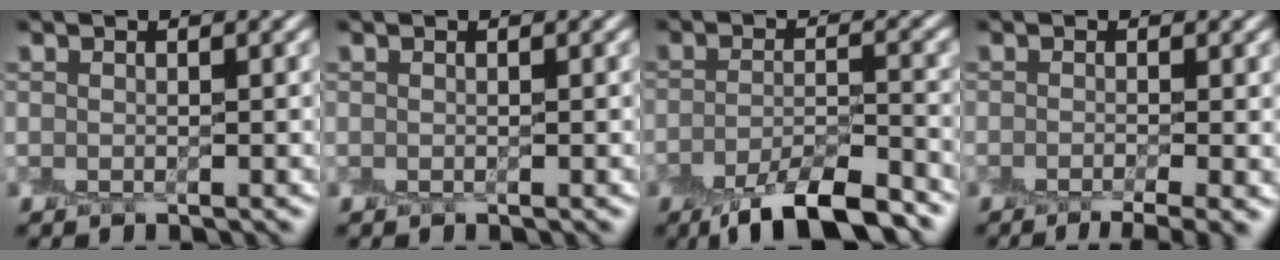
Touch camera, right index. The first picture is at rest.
{"total": 0.0}
{"total": 6.9, "force": [-5.0, 1.7, 4.5], "torque": [-0.067, -0.007, -0.083]}
{"total": 3.9, "force": [-2.1, 0.9, 3.2], "torque": [-0.035, -0.013, -0.029]}